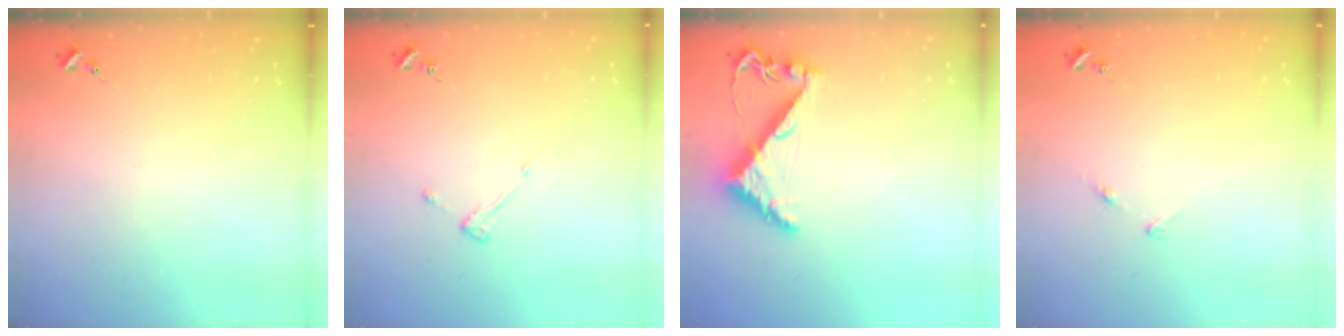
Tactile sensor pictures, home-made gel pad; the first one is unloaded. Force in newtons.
{"total": 3.0, "press": 3.0, "slide": 0.6}
{"total": 7.9, "press": 7.9, "slide": 0.8}
{"total": 5.1, "press": 5.1, "slide": 0.6}